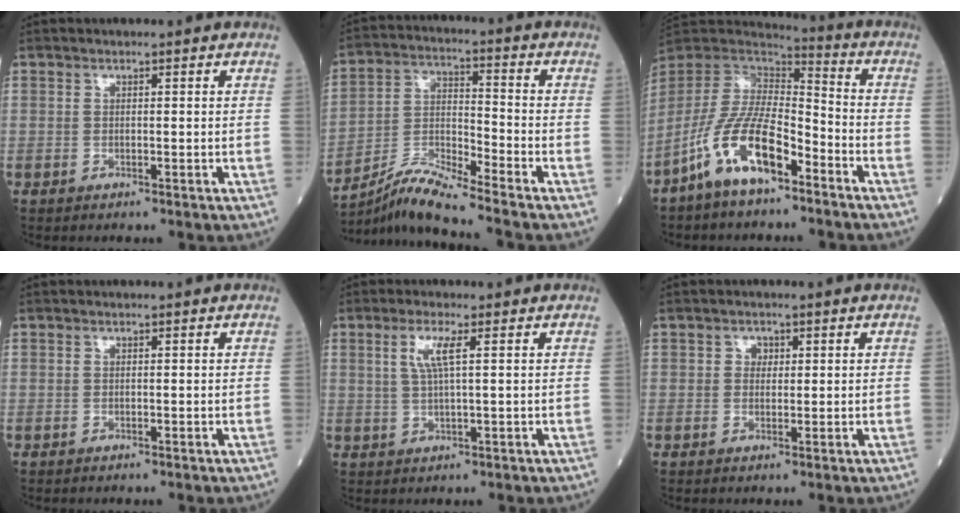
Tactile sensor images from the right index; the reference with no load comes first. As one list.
[{"total": 8.6, "force": [-7.9, -1.6, 3.1], "torque": [-0.077, -0.003, -0.146]}, {"total": 12.9, "force": [-7.5, 4.3, 9.6], "torque": [-0.203, 0.003, -0.146]}, {"total": 0.0}, {"total": 3.9, "force": [1.3, 0.1, 3.6], "torque": [-0.078, 0.003, 0.027]}, {"total": 1.4, "force": [0.5, 1.2, 0.6], "torque": [-0.004, 0.001, 0.005]}]